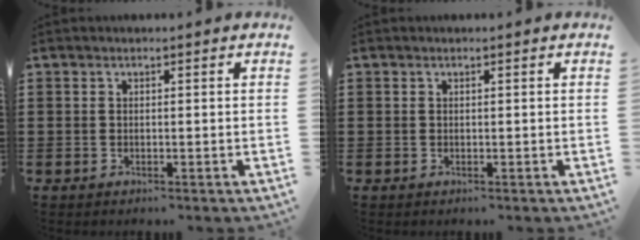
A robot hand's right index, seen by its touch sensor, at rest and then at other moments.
{"total": 0.0}